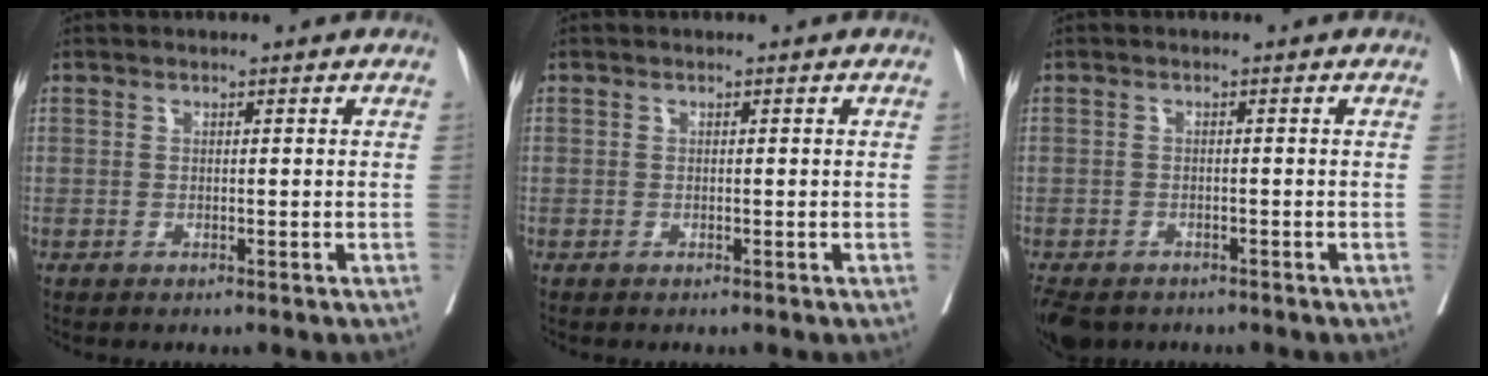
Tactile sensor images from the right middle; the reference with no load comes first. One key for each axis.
{"total": 0.0}
{"total": 9.6, "fx": -6.6, "fy": 5.8, "fz": 3.9, "tx": -0.098, "ty": -0.018, "tz": -0.088}